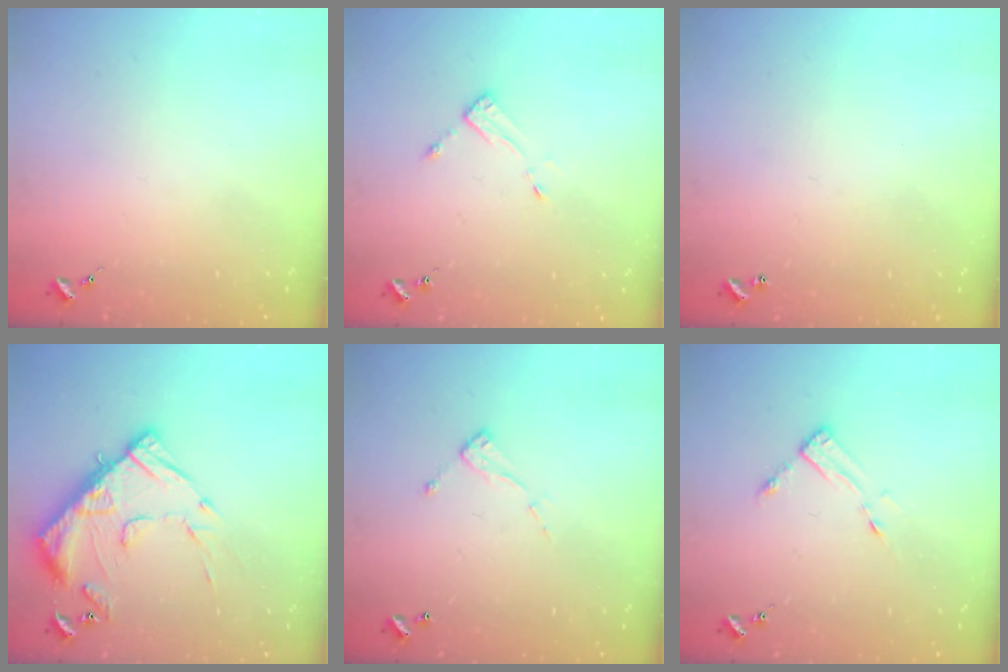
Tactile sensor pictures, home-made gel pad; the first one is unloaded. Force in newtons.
{"total": 3.5, "press": 3.5, "slide": 0.1}
{"total": 1.0, "press": 1.0, "slide": 0.2}
{"total": 16.6, "press": 16.6, "slide": 1.4}
{"total": 6.9, "press": 6.9, "slide": 0.4}
{"total": 3.5, "press": 3.5, "slide": 0.4}